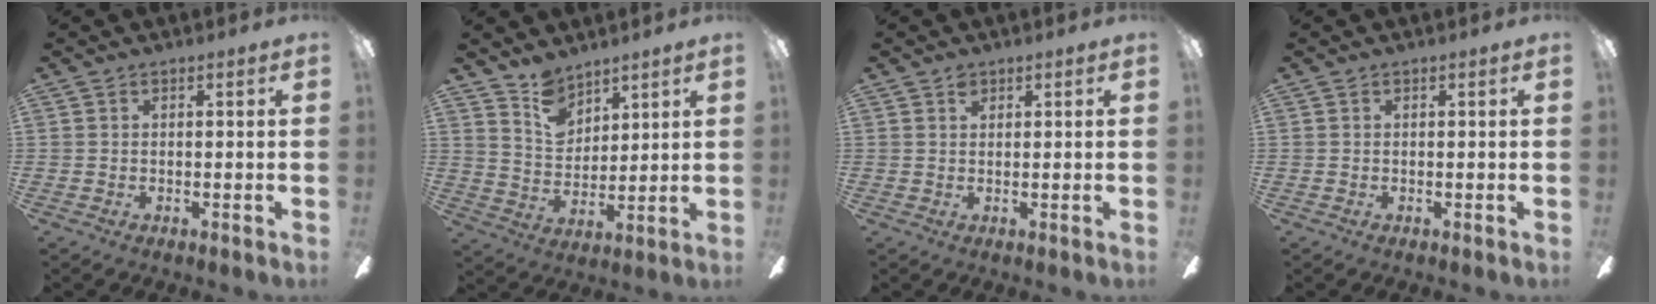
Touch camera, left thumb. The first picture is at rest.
{"total": 8.7, "force": [6.9, 4.7, 2.1], "torque": [-0.045, -0.038, 0.133]}
{"total": 1.6, "force": [1.0, 0.9, 0.7], "torque": [-0.016, 0.000, 0.019]}
{"total": 0.0}